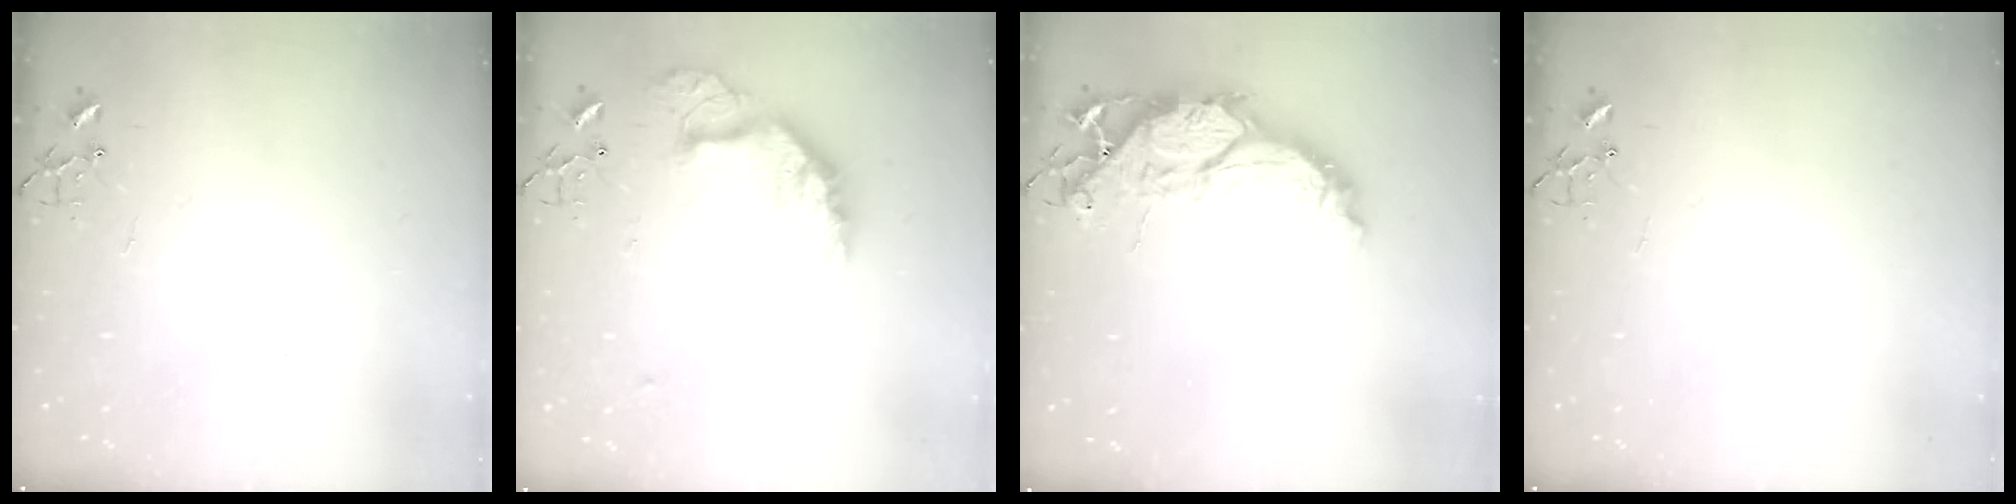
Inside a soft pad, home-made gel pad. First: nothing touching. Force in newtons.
{"total": 19.9, "press": 19.9, "slide": 1.3}
{"total": 14.8, "press": 14.7, "slide": 1.3}
{"total": 0.0}